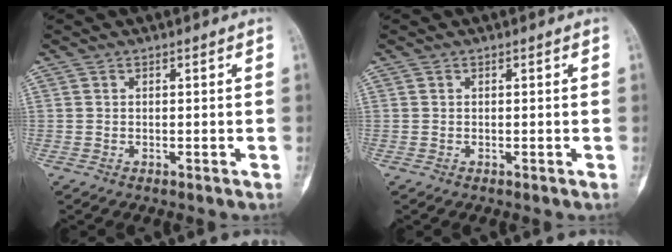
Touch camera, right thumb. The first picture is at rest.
{"total": 0.0}